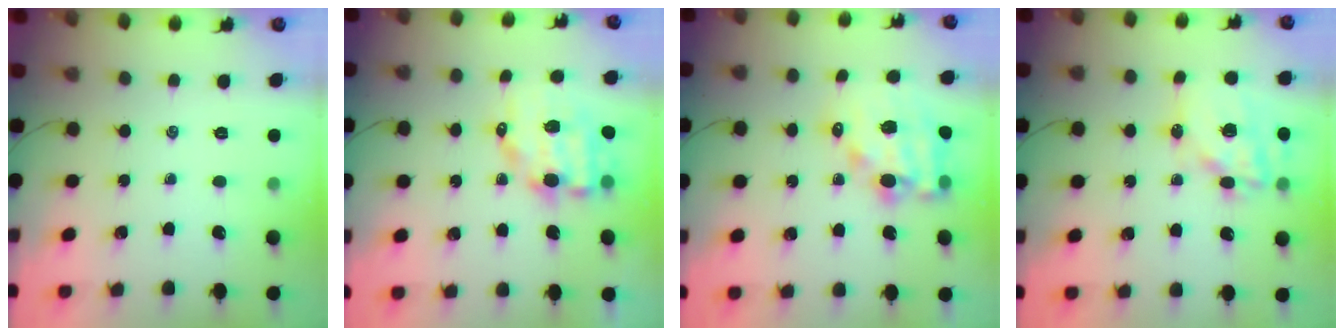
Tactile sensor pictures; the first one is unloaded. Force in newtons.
{"total": 9.9, "press": 9.6, "slide": 2.3}
{"total": 11.9, "press": 11.6, "slide": 2.9}
{"total": 16.0, "press": 15.5, "slide": 3.7}